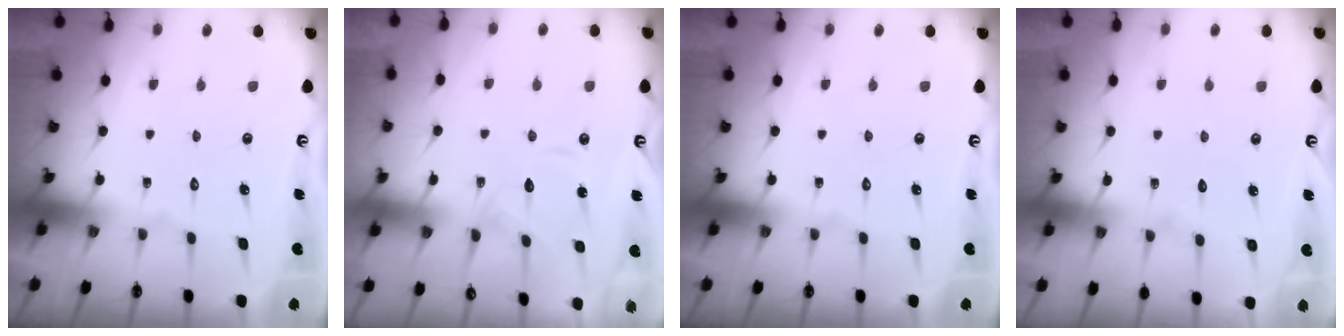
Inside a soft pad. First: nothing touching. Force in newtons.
{"total": 11.6, "press": 11.6, "slide": 1.0}
{"total": 0.0}
{"total": 3.0, "press": 3.0, "slide": 0.3}